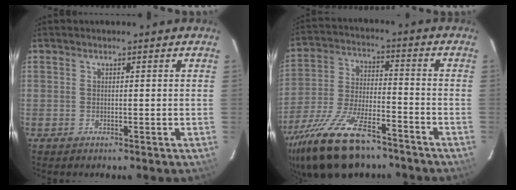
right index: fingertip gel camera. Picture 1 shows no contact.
{"total": 20.8, "force": [-15.2, 7.5, 12.0], "torque": [-0.253, -0.036, -0.261]}